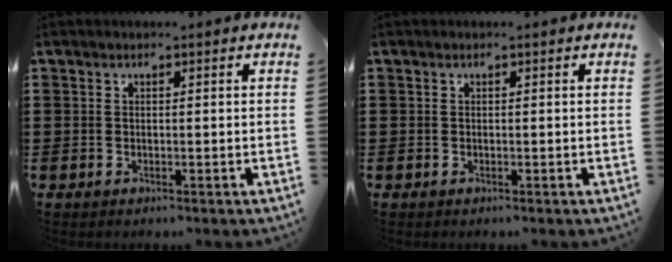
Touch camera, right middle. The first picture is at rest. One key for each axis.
{"total": 0.0}